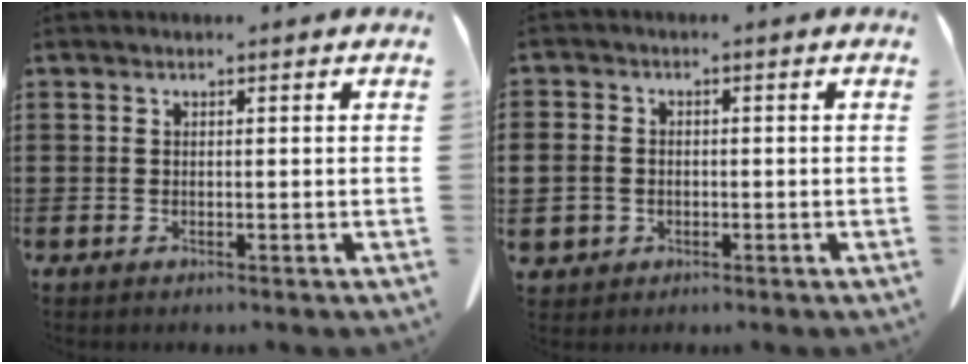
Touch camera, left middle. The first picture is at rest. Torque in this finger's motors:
{"motor_torque": [1.42, 0.72, 0.63, 0.21]}